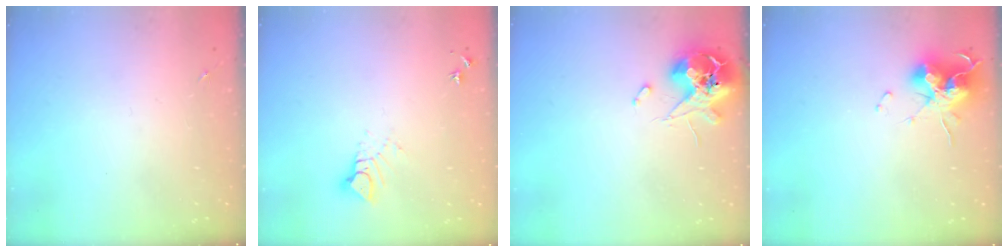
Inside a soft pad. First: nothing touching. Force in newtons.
{"total": 6.3, "press": 6.3, "slide": 0.5}
{"total": 12.1, "press": 12.0, "slide": 1.5}
{"total": 14.4, "press": 14.4, "slide": 0.6}